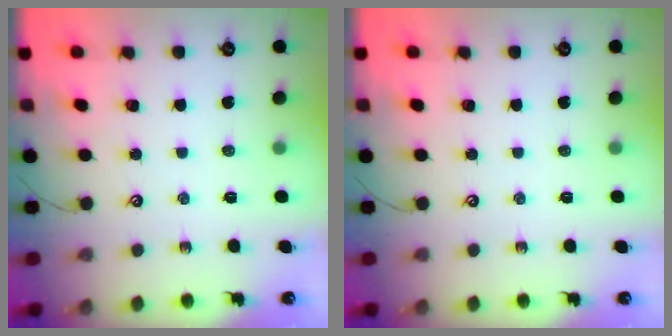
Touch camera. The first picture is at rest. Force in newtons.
{"total": 0.0}